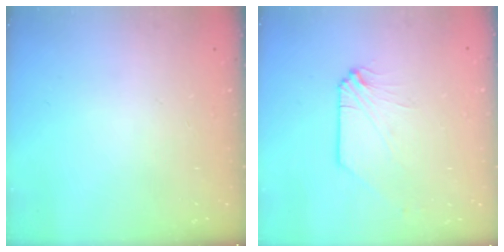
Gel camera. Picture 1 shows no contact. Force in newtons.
{"total": 0.0}